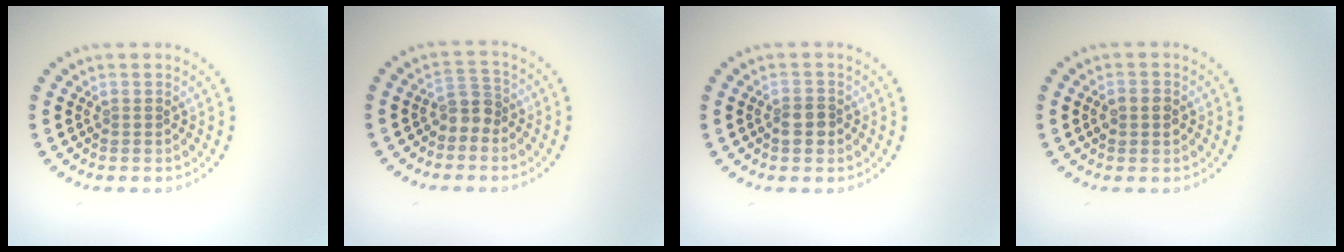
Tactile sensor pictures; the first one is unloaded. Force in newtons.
{"total": 2.1, "press": 1.6, "slide": 1.4}
{"total": 1.9, "press": 1.7, "slide": 0.8}
{"total": 2.3, "press": 2.3, "slide": 0.1}